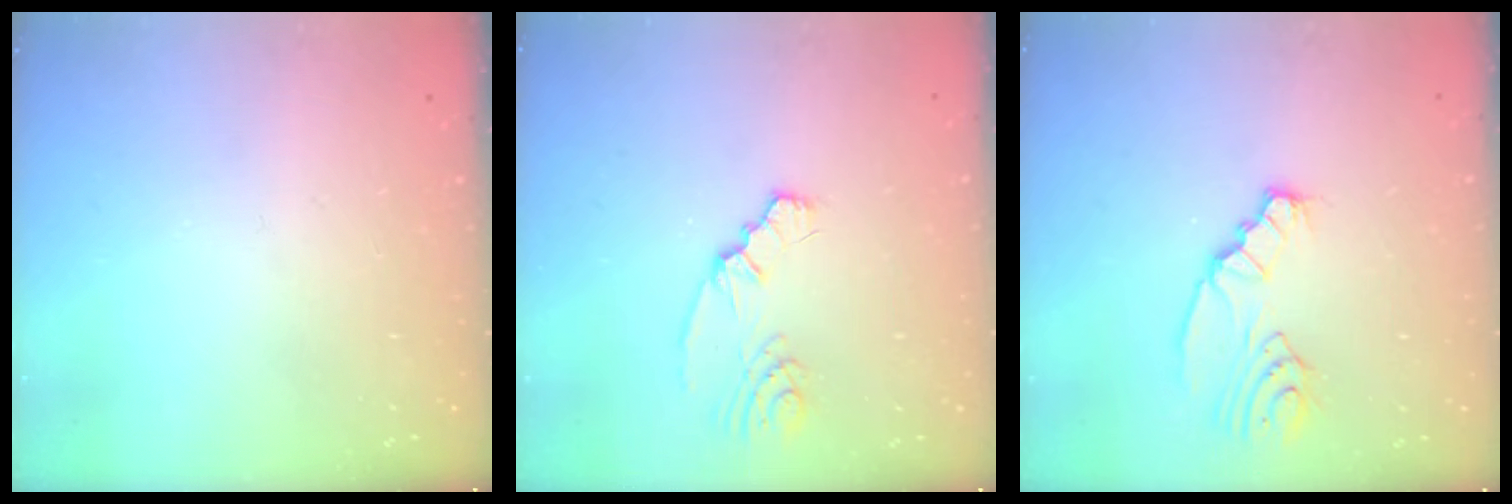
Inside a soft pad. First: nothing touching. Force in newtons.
{"total": 2.7, "press": 2.6, "slide": 0.8}
{"total": 4.0, "press": 3.9, "slide": 0.5}